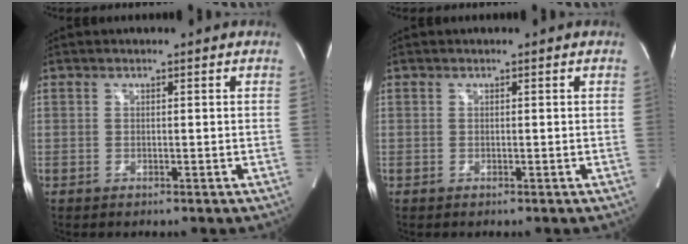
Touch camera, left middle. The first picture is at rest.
{"total": 0.0}